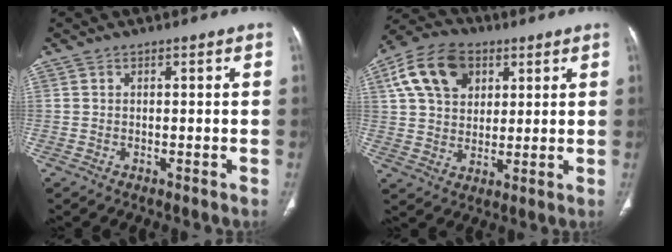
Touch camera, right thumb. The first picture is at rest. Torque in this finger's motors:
{"motor_torque": [-0.82, 1.11, 0.11, 0.11, 0.27]}